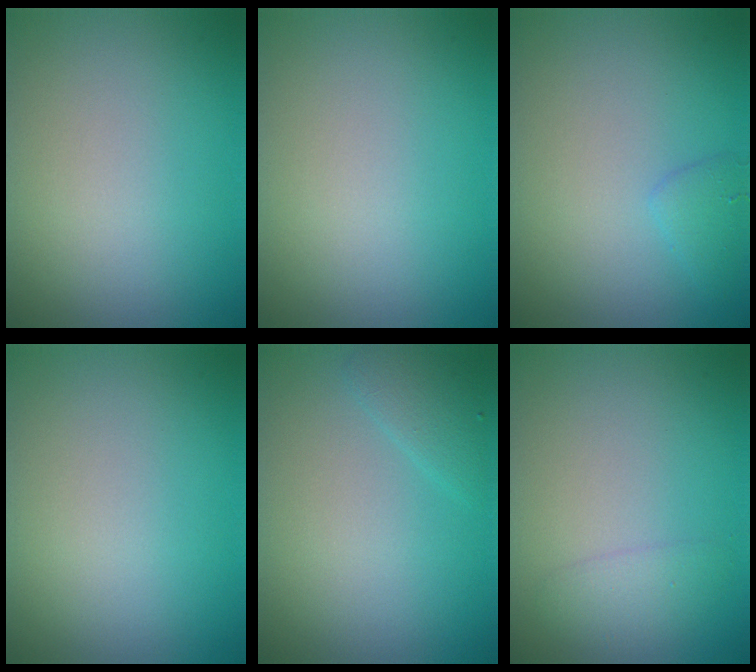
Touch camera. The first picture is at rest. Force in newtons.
{"total": 0.0}
{"total": 1.1, "press": 1.1, "slide": 0.1}
{"total": 0.0}
{"total": 1.4, "press": 1.4, "slide": 0.1}
{"total": 1.4, "press": 1.4, "slide": 0.1}